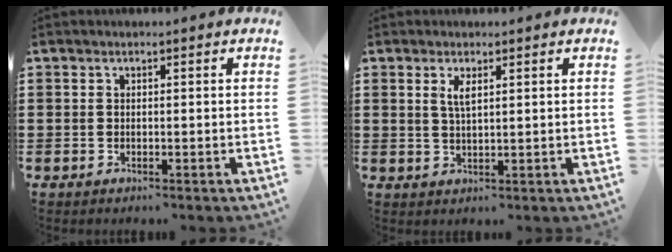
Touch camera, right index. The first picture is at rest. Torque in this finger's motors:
{"motor_torque": [0.42, -0.09, 0.22, 0.05]}